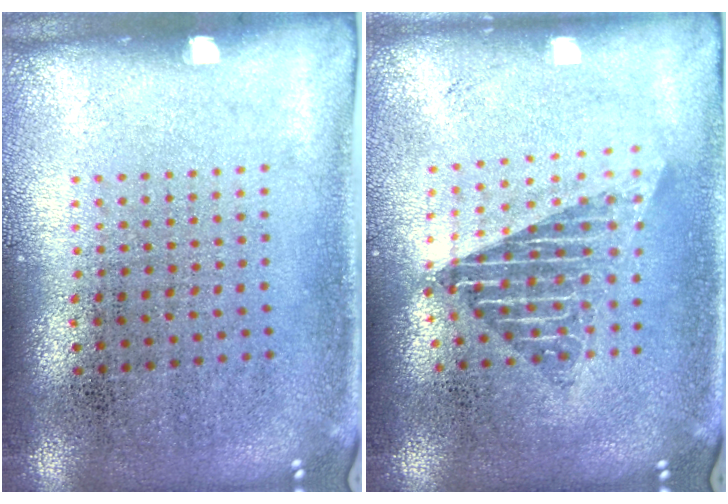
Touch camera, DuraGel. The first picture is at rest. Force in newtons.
{"total": 1.7, "press": 1.4, "slide": 1.0}